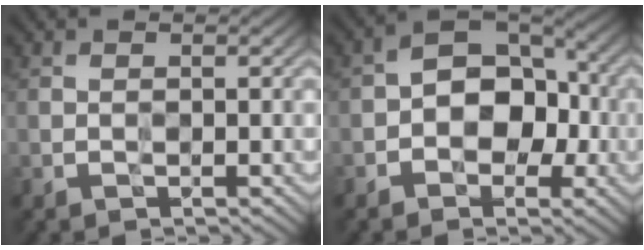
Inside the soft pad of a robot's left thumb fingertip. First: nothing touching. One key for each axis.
{"total": 7.9, "fx": -1.3, "fy": 5.4, "fz": 5.6, "tx": -0.073, "ty": 0.009, "tz": -0.033}